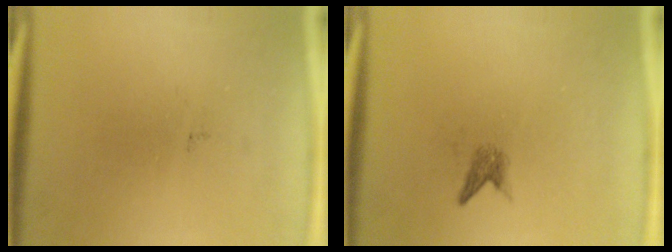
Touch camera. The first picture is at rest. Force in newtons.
{"total": 1.3}